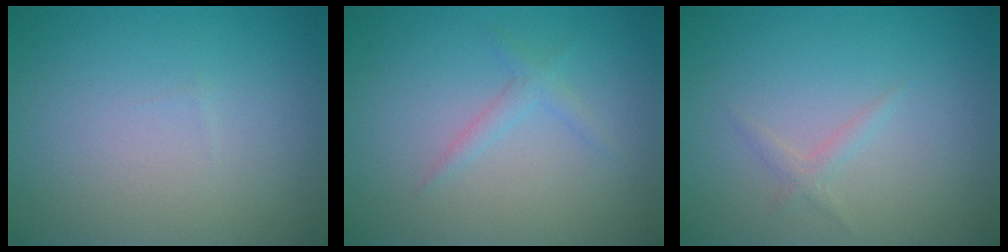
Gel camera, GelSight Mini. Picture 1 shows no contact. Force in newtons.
{"total": 1.3, "press": 1.2, "slide": 0.1}
{"total": 0.9, "press": 0.9, "slide": 0.1}